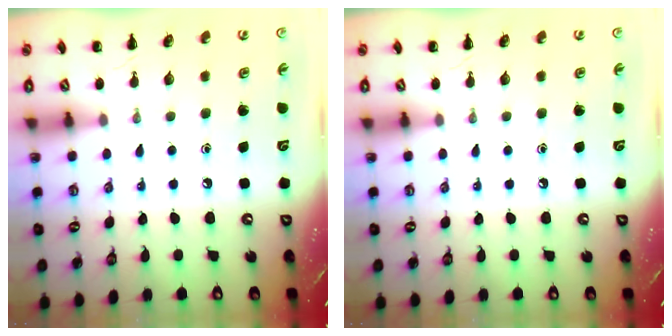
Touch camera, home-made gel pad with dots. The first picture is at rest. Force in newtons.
{"total": 0.0}